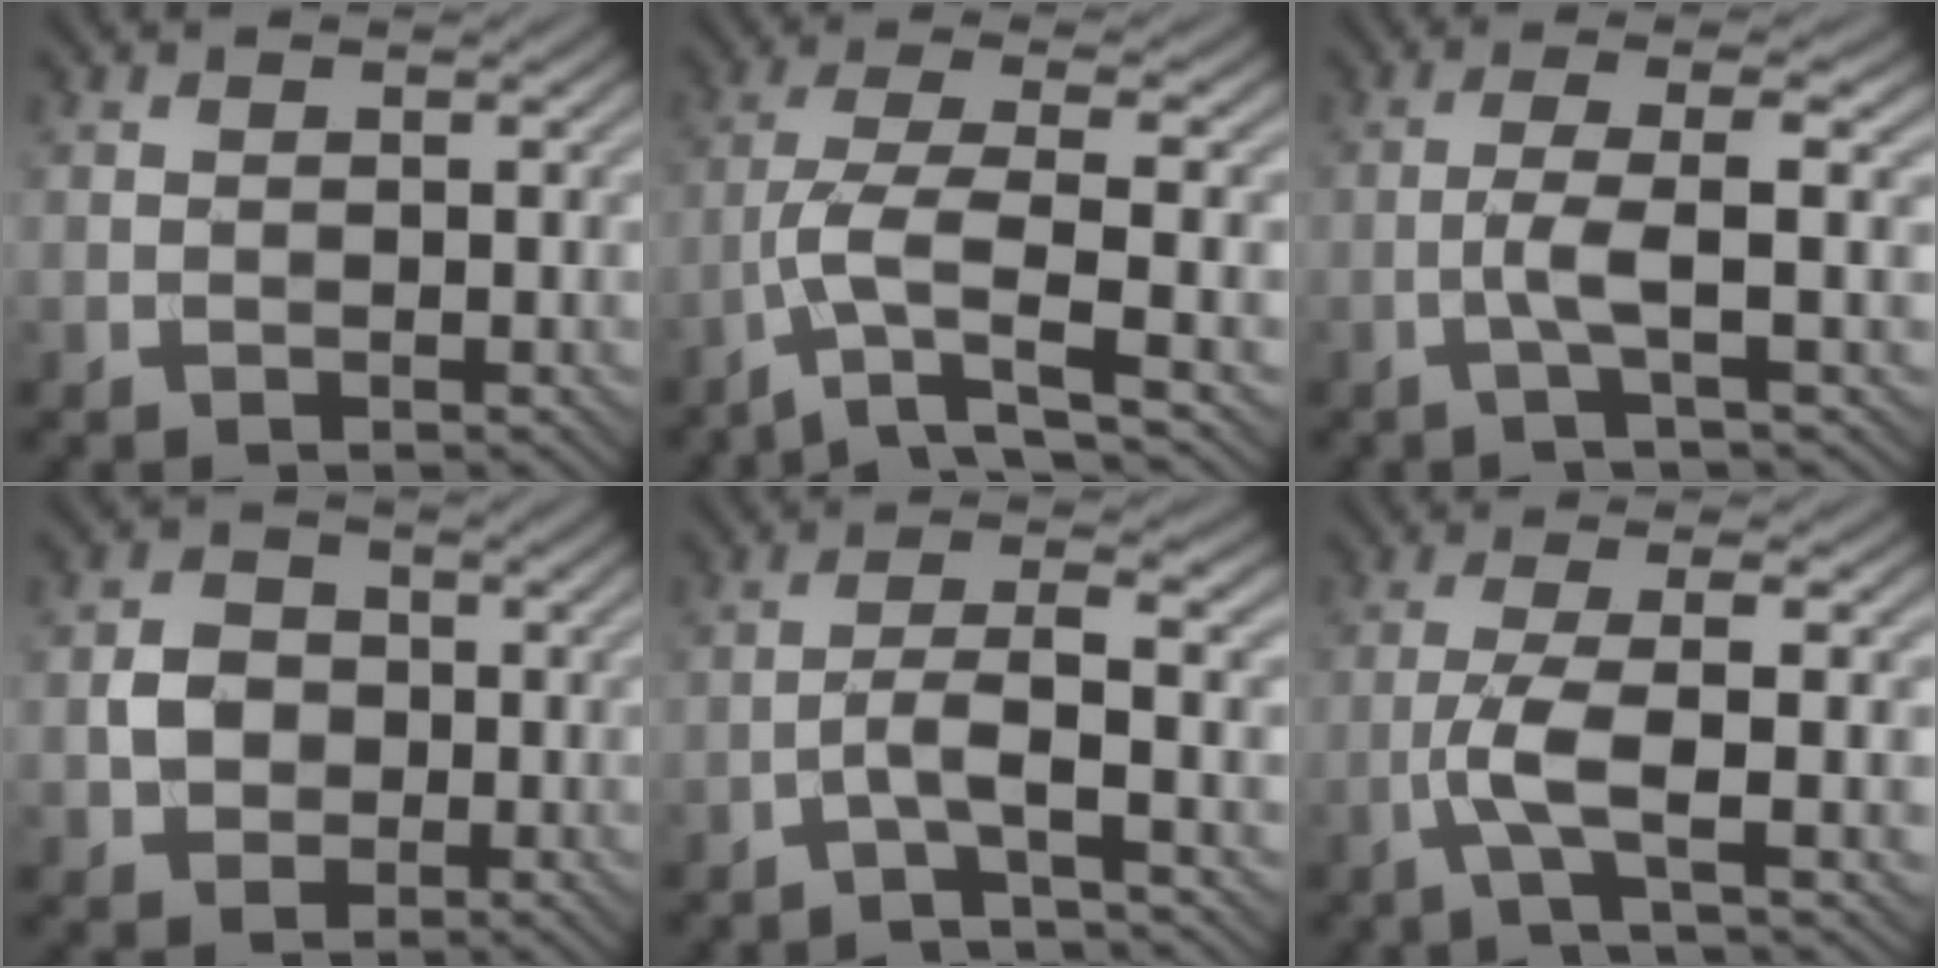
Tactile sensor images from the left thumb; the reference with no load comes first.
{"total": 7.3, "force": [-3.3, 1.5, 6.3], "torque": [-0.124, 0.002, -0.075]}
{"total": 4.3, "force": [-0.9, 0.3, 4.2], "torque": [-0.076, 0.013, -0.034]}
{"total": 3.9, "force": [-0.5, 3.4, 1.7], "torque": [-0.034, 0.000, -0.018]}
{"total": 4.3, "force": [-1.8, 0.4, 3.9], "torque": [-0.071, 0.012, -0.053]}
{"total": 6.1, "force": [-1.5, 0.9, 5.8], "torque": [-0.116, 0.010, -0.038]}